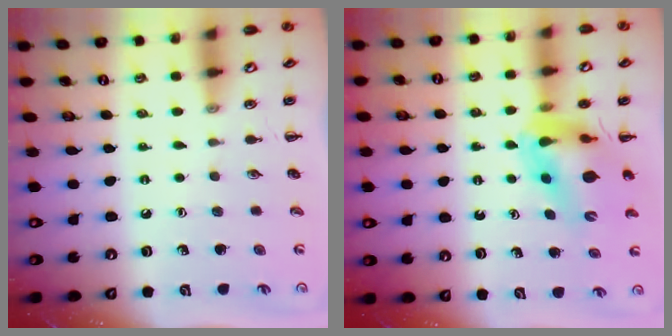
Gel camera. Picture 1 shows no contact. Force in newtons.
{"total": 12.4, "press": 11.8, "slide": 3.7}